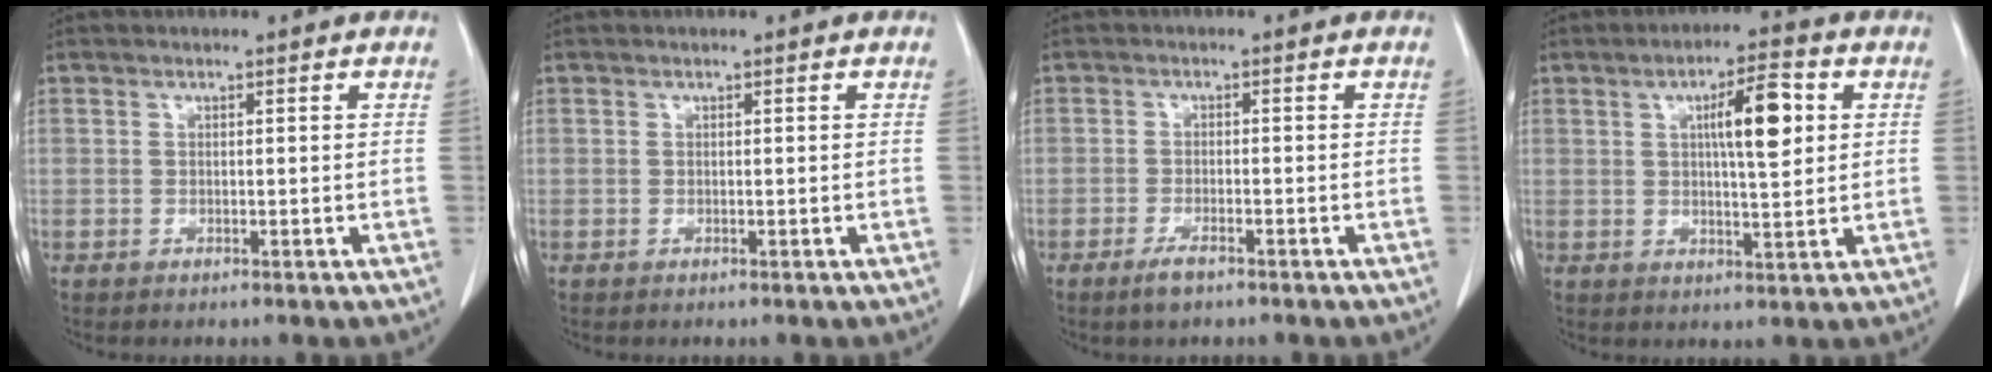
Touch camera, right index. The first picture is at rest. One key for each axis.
{"total": 0.0}
{"total": 2.6, "fx": -1.9, "fy": 0.5, "fz": 1.7, "tx": -0.038, "ty": -0.003, "tz": -0.034}
{"total": 8.1, "fx": 2.1, "fy": 1.5, "fz": 7.7, "tx": -0.122, "ty": 0.009, "tz": 0.035}